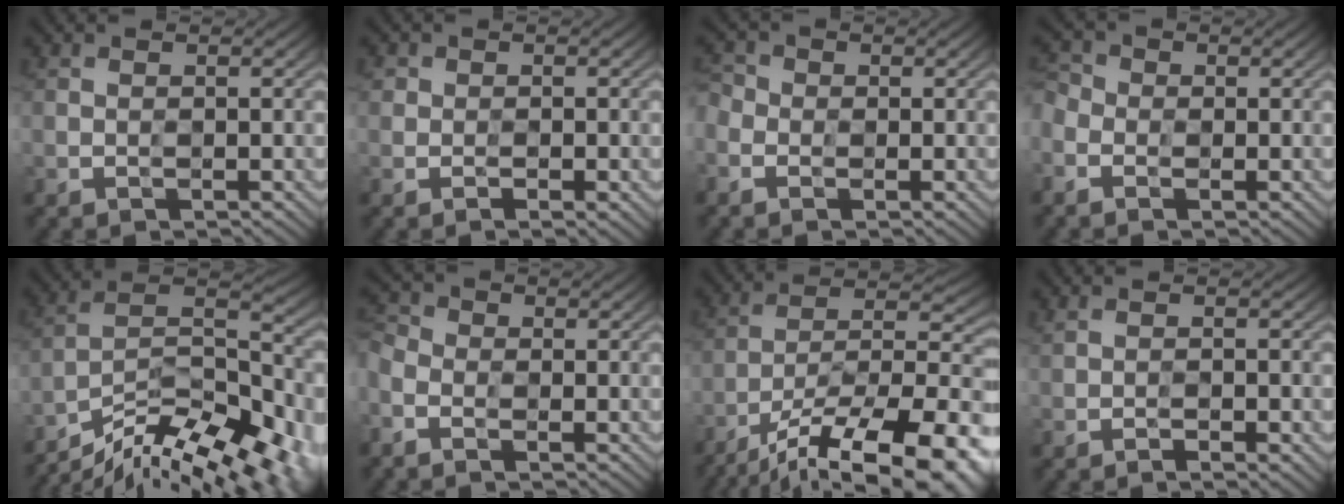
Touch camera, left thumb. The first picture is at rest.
{"total": 1.4, "force": [-0.5, 1.2, 0.5], "torque": [-0.003, -0.003, -0.015]}
{"total": 3.4, "force": [-1.3, 2.7, 1.6], "torque": [-0.049, -0.003, -0.036]}
{"total": 4.2, "force": [-1.7, 3.2, 2.1], "torque": [-0.070, -0.005, -0.043]}
{"total": 15.8, "force": [-13.3, 3.8, 7.6], "torque": [-0.135, 0.001, -0.208]}
{"total": 5.0, "force": [-2.2, 3.4, 3.0], "torque": [-0.097, -0.007, -0.051]}
{"total": 18.2, "force": [-13.2, 5.5, 11.2], "torque": [-0.164, -0.017, -0.206]}
{"total": 1.9, "force": [-1.1, -0.1, 1.5], "torque": [-0.028, 0.003, -0.017]}